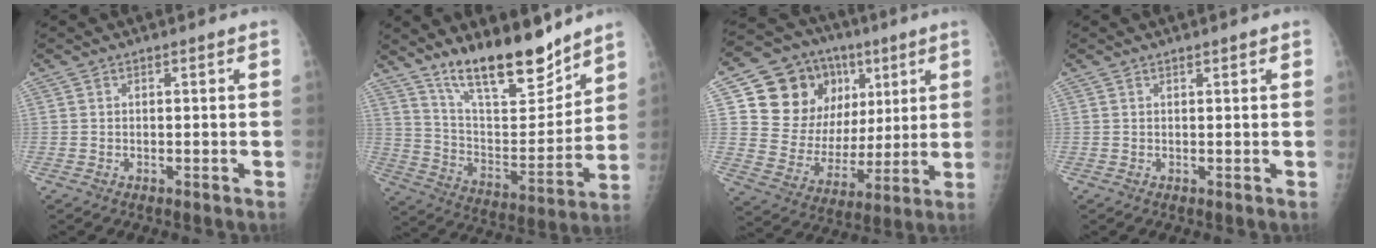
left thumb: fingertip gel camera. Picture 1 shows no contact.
{"total": 18.1, "force": [14.2, 5.4, 9.8], "torque": [-0.117, -0.097, 0.248]}
{"total": 20.1, "force": [7.6, 15.8, 9.8], "torque": [-0.103, 0.006, 0.146]}
{"total": 0.8, "force": [0.6, 0.2, 0.5], "torque": [-0.006, -0.001, 0.008]}